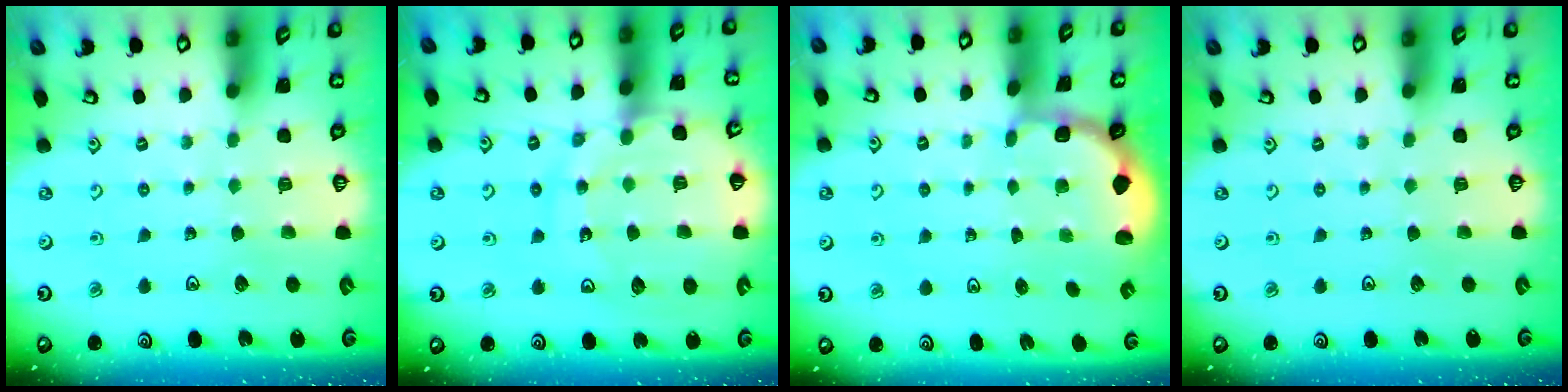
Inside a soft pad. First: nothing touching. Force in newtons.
{"total": 14.4, "press": 14.3, "slide": 1.7}
{"total": 2.0, "press": 1.8, "slide": 0.7}
{"total": 0.0}